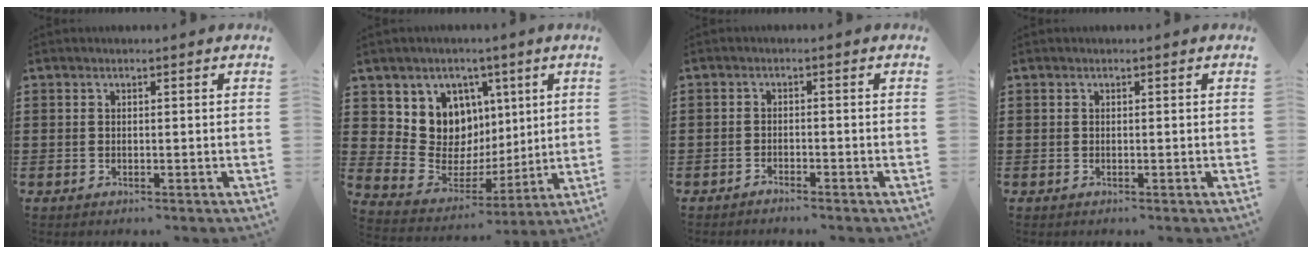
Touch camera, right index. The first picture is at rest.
{"total": 10.0, "force": [3.8, 8.9, 2.6], "torque": [-0.083, -0.041, 0.077]}
{"total": 1.3, "force": [-1.3, 0.0, 0.1], "torque": [-0.006, 0.002, -0.027]}
{"total": 0.0}